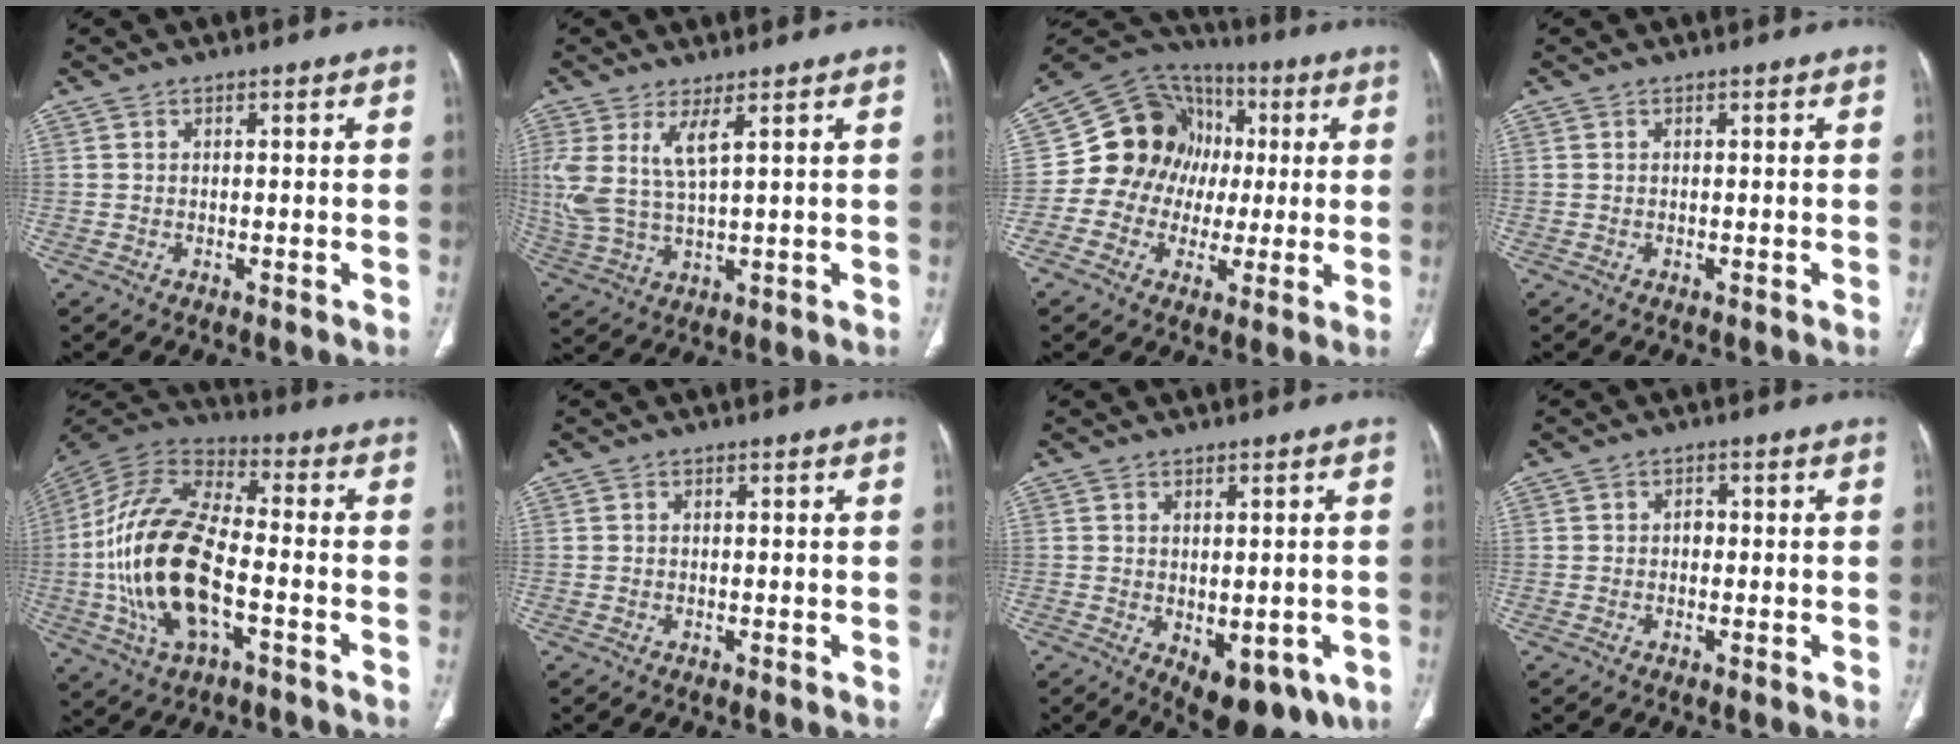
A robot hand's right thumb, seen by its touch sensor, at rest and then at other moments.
{"total": 8.5, "force": [3.5, 2.4, 7.3], "torque": [-0.179, -0.021, 0.082]}
{"total": 16.3, "force": [0.5, 14.5, 7.5], "torque": [-0.089, 0.035, 0.003]}
{"total": 0.0}
{"total": 24.0, "force": [-4.4, 12.2, 20.2], "torque": [-0.420, 0.017, -0.078]}
{"total": 0.0}
{"total": 11.3, "force": [-4.2, 6.0, 8.7], "torque": [-0.088, 0.000, -0.040]}
{"total": 1.4, "force": [-0.2, 1.1, 0.8], "torque": [-0.006, 0.005, -0.006]}